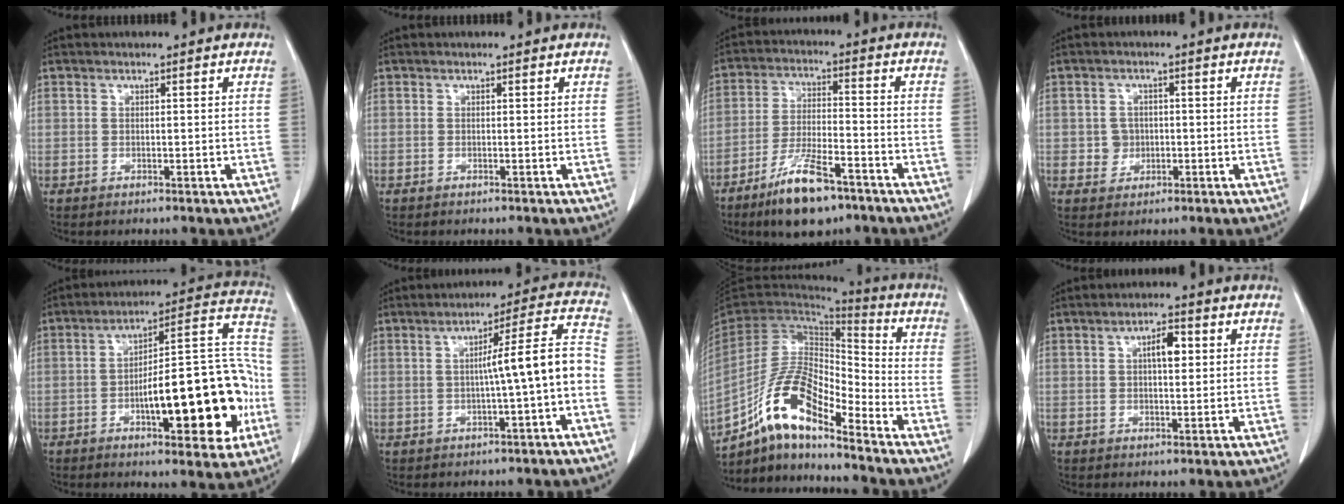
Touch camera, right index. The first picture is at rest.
{"total": 0.0}
{"total": 11.0, "force": [-7.4, 2.6, 7.7], "torque": [-0.150, -0.016, -0.130]}
{"total": 2.8, "force": [-0.3, 2.7, 0.7], "torque": [-0.003, 0.007, 0.000]}
{"total": 21.1, "force": [-5.7, 5.8, 19.5], "torque": [-0.243, 0.040, -0.070]}
{"total": 8.7, "force": [-1.8, -0.5, 8.5], "torque": [-0.117, 0.026, -0.026]}
{"total": 14.5, "force": [-9.7, 3.7, 10.0], "torque": [-0.200, 0.016, -0.180]}
{"total": 3.8, "force": [0.9, 1.3, 3.5], "torque": [-0.057, 0.007, 0.014]}